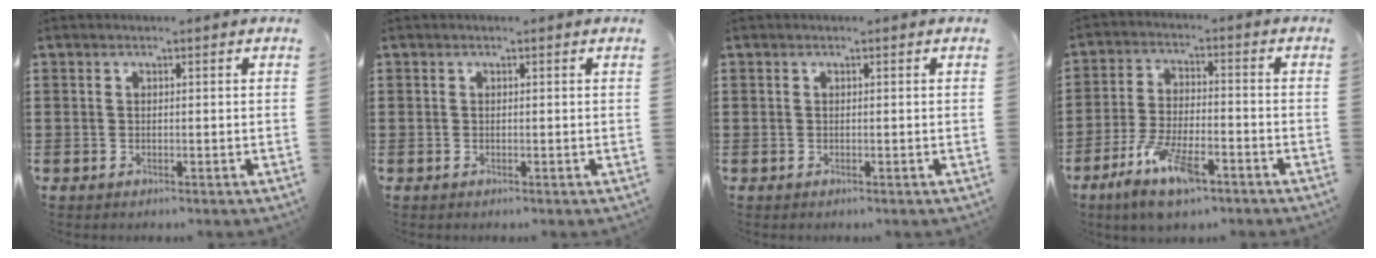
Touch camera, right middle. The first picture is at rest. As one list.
[{"total": 0.0}, {"total": 0.0}, {"total": 9.5, "force": [-5.8, 3.2, 6.8], "torque": [-0.143, -0.002, -0.108]}]